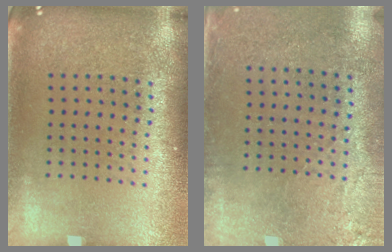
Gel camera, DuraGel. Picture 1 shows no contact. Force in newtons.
{"total": 2.8, "press": 2.3, "slide": 1.6}